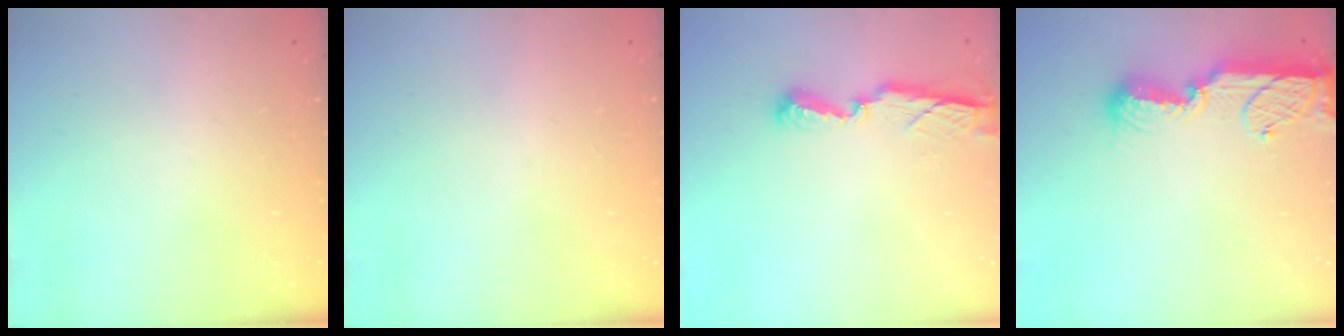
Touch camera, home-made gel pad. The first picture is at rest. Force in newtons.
{"total": 0.9, "press": 0.9, "slide": 0.0}
{"total": 7.7, "press": 7.7, "slide": 0.2}
{"total": 11.5, "press": 11.4, "slide": 1.2}